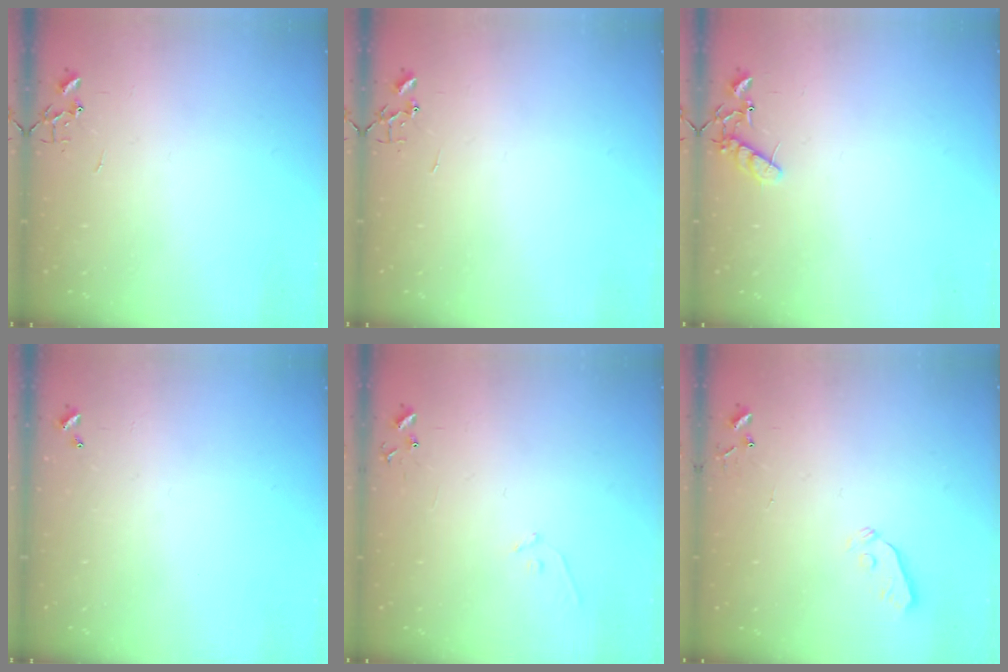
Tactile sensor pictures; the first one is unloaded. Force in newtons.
{"total": 0.0}
{"total": 8.1, "press": 8.1, "slide": 0.3}
{"total": 0.0}
{"total": 7.4, "press": 7.3, "slide": 0.6}
{"total": 3.2, "press": 3.1, "slide": 0.6}